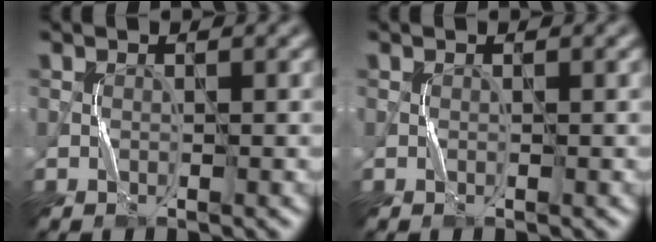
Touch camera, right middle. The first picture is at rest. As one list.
[{"total": 0.0}]